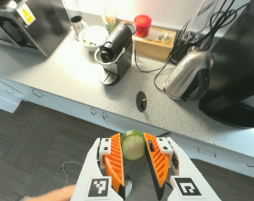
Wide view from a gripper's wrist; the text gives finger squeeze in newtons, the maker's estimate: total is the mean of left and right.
{"total": 9.3, "left": 8.9, "right": 9.8}